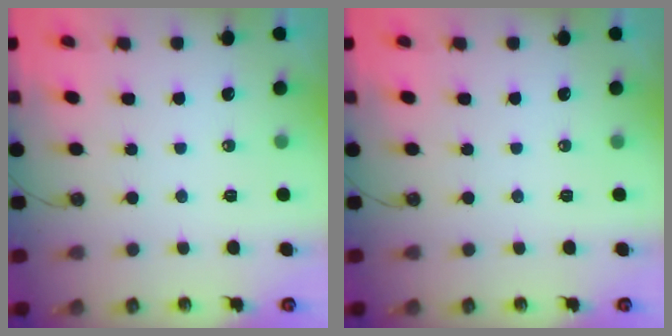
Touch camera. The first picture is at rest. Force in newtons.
{"total": 0.0}